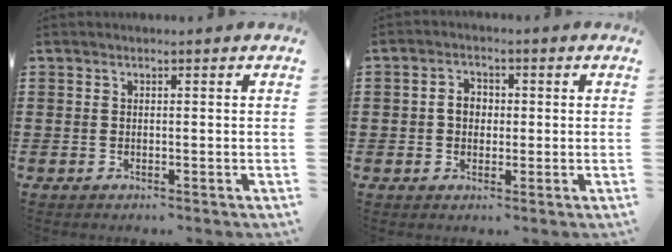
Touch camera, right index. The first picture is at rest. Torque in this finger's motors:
{"motor_torque": [0.52, -0.07, 0.21, 0.03]}